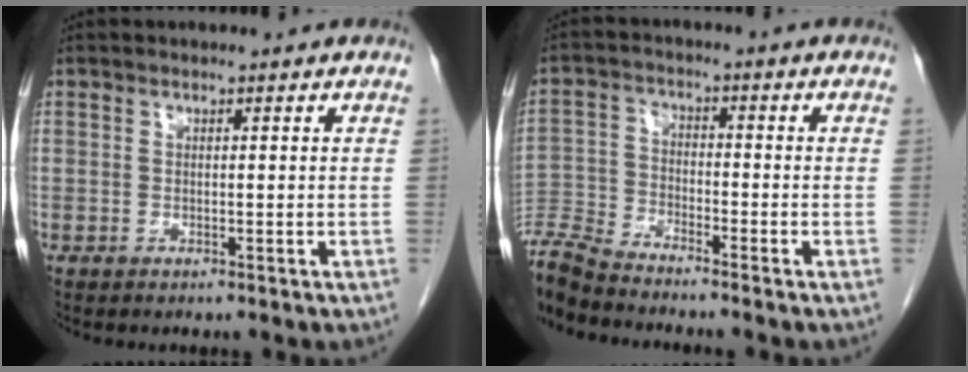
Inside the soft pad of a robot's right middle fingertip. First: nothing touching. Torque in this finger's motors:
{"motor_torque": [0.05, -0.72, 0.28, 0.21]}